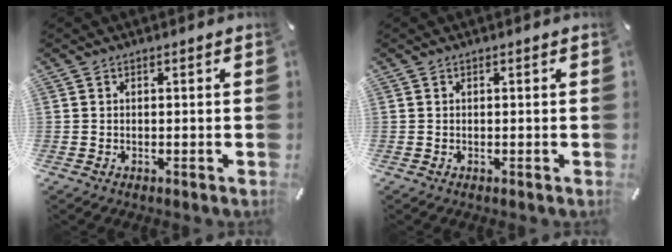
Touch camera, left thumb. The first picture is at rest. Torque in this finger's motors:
{"motor_torque": [0.01, 0.02, -0.07, -0.11, -0.01]}